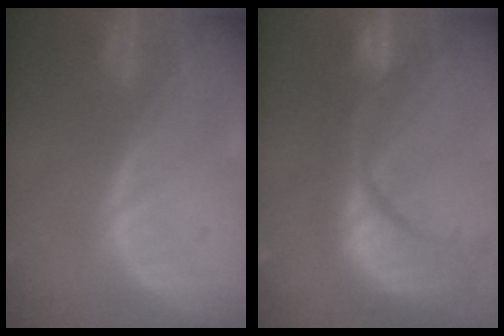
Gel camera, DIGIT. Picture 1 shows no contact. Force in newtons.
{"total": 14.6, "press": 11.6, "slide": 8.9}